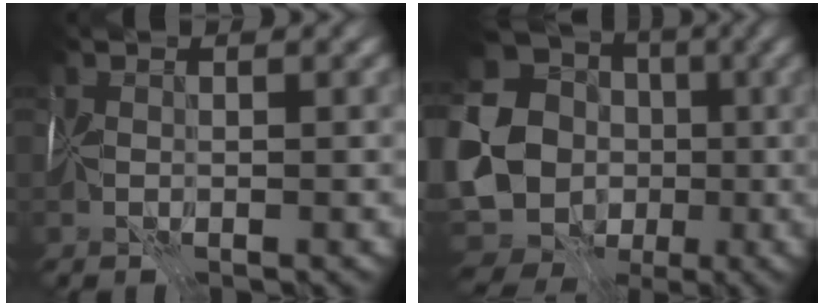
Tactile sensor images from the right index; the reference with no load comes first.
{"total": 19.7, "force": [-3.4, 18.1, 6.9], "torque": [-0.161, -0.004, -0.092]}